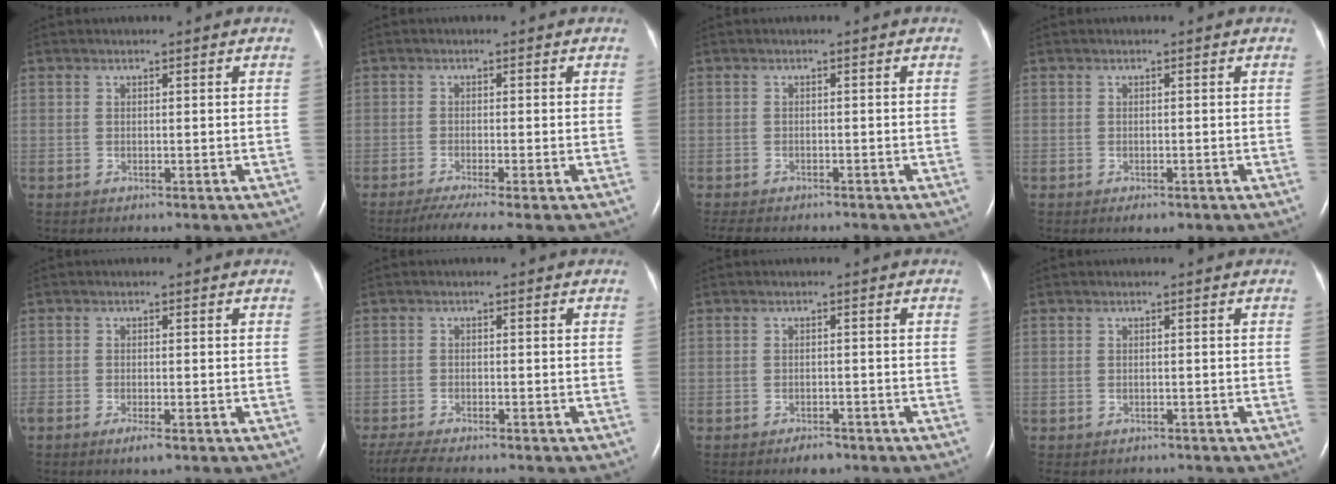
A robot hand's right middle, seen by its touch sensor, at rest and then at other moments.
{"total": 4.6, "force": [-3.4, -0.5, 3.1], "torque": [-0.054, -0.016, -0.062]}
{"total": 6.5, "force": [-5.5, 2.0, 2.8], "torque": [-0.043, -0.009, -0.074]}
{"total": 1.6, "force": [-1.0, 0.7, 1.1], "torque": [-0.016, -0.002, -0.008]}
{"total": 2.2, "force": [-1.4, 0.4, 1.7], "torque": [-0.035, -0.004, -0.026]}
{"total": 6.9, "force": [-5.9, 0.9, 3.4], "torque": [-0.065, -0.019, -0.098]}
{"total": 2.3, "force": [-1.8, 0.9, 1.1], "torque": [-0.024, -0.001, -0.023]}
{"total": 3.9, "force": [-3.3, 1.8, 0.9], "torque": [-0.011, 0.001, -0.038]}